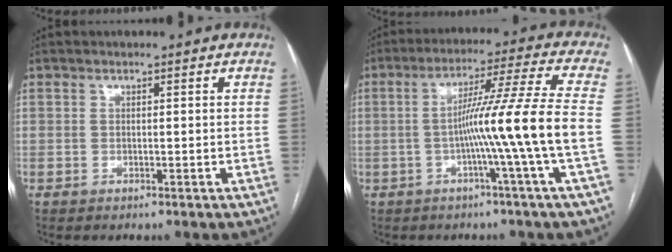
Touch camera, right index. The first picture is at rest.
{"total": 12.0, "force": [-2.6, -3.2, 11.3], "torque": [-0.185, 0.003, -0.047]}